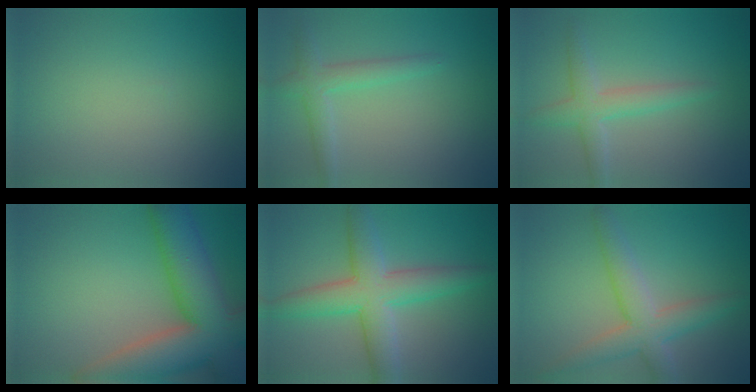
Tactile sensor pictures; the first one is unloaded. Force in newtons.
{"total": 2.5, "press": 2.5, "slide": 0.1}
{"total": 3.0, "press": 3.0, "slide": 0.1}
{"total": 13.0, "press": 13.0, "slide": 0.9}
{"total": 6.6, "press": 6.6, "slide": 0.3}
{"total": 4.9, "press": 4.9, "slide": 0.3}